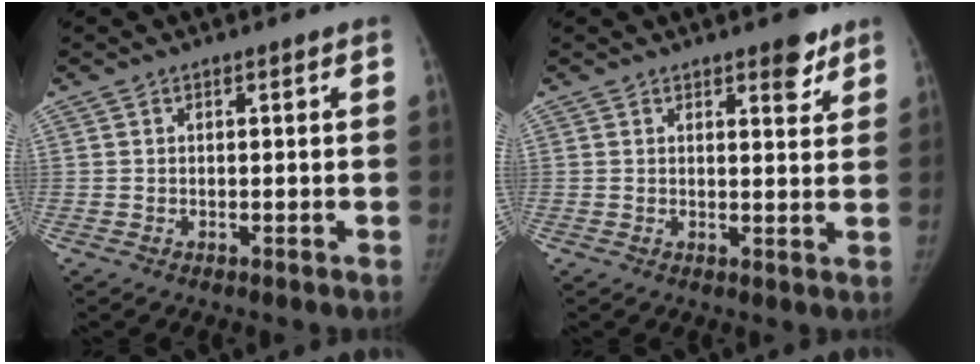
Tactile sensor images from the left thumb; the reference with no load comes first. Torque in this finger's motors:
{"motor_torque": [0.51, -0.39, 0.86, -0.50, 0.12]}